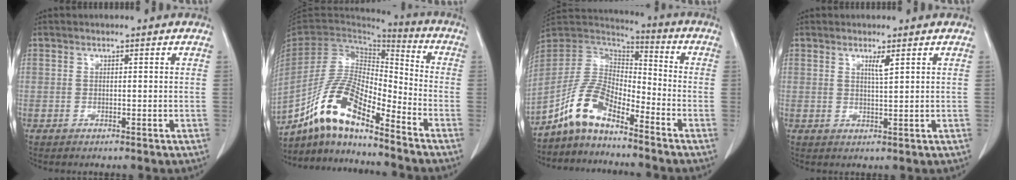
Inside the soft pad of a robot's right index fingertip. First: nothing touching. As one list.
[{"total": 14.0, "force": [-10.0, 3.1, 9.3], "torque": [-0.183, 0.012, -0.182]}, {"total": 9.9, "force": [-7.1, 3.2, 6.0], "torque": [-0.136, 0.026, -0.141]}, {"total": 1.8, "force": [1.0, -0.2, 1.5], "torque": [-0.027, -0.007, 0.018]}]